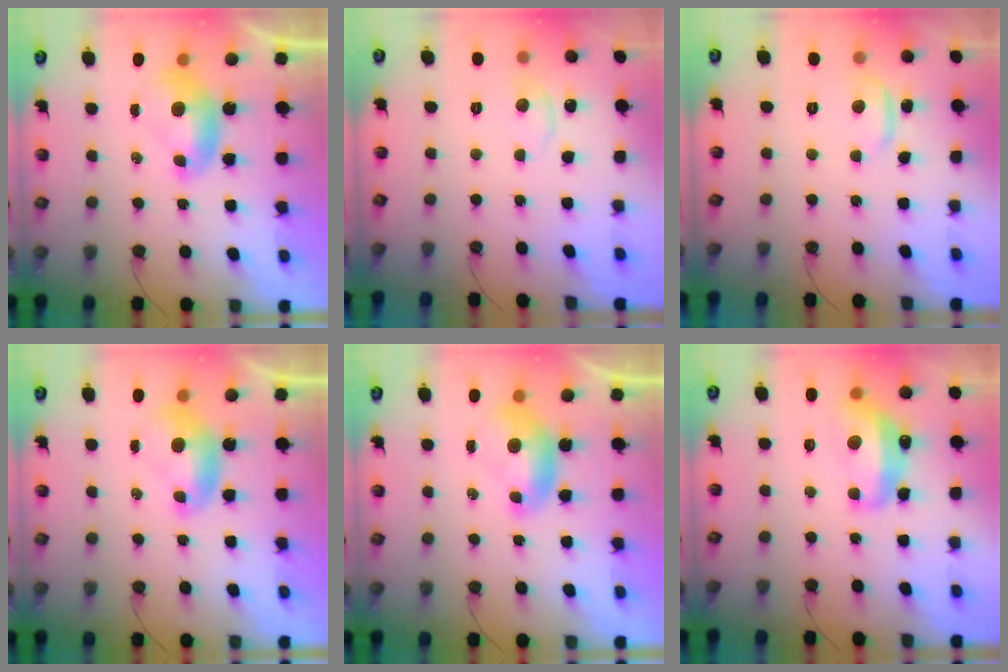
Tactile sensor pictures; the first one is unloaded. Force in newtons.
{"total": 0.5, "press": 0.2, "slide": 0.5}
{"total": 0.8, "press": 0.6, "slide": 0.5}
{"total": 0.0}
{"total": 0.0}
{"total": 6.7, "press": 6.7, "slide": 0.6}